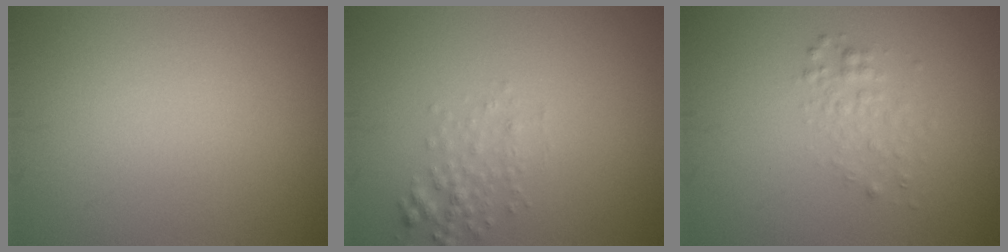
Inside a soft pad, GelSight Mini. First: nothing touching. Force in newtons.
{"total": 1.6, "press": 1.6, "slide": 0.1}
{"total": 1.7, "press": 1.7, "slide": 0.1}